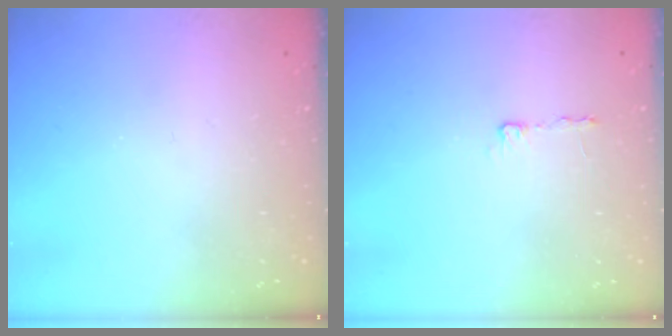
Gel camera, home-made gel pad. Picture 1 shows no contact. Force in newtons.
{"total": 3.4, "press": 3.4, "slide": 0.3}